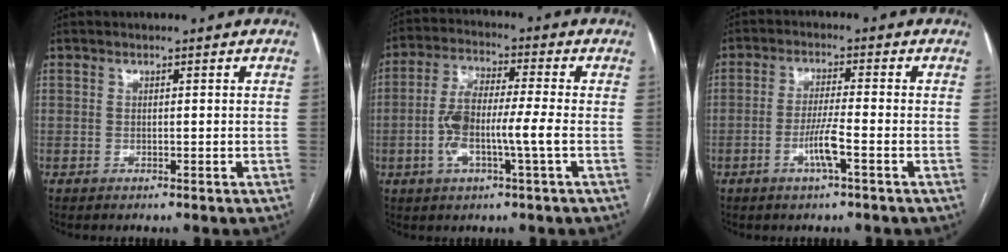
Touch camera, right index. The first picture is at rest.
{"total": 8.9, "force": [-1.9, 0.9, 8.7], "torque": [-0.179, 0.012, -0.040]}
{"total": 4.7, "force": [-1.9, -0.2, 4.3], "torque": [-0.083, -0.006, -0.040]}